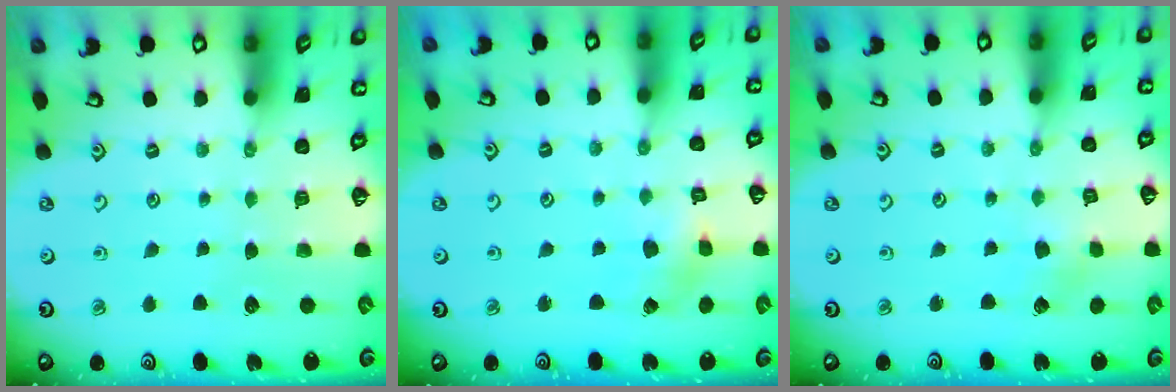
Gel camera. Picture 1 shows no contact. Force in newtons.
{"total": 2.0, "press": 1.9, "slide": 0.4}
{"total": 1.5, "press": 1.5, "slide": 0.2}